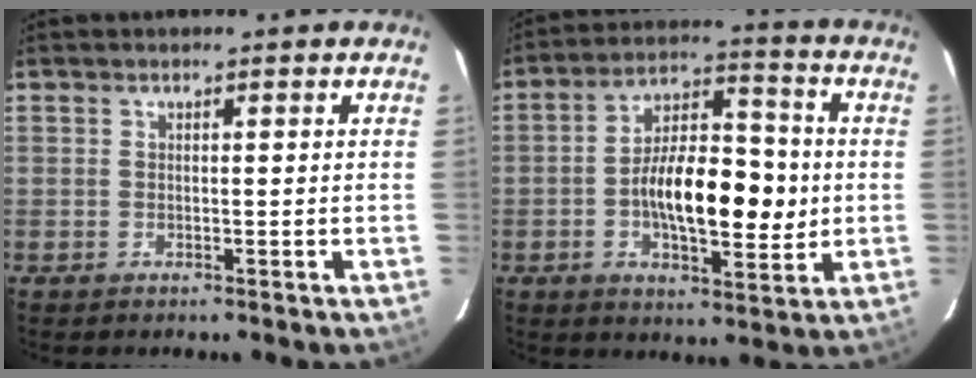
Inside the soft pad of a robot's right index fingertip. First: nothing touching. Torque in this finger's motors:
{"motor_torque": [0.65, -0.03, 0.90, 0.21]}